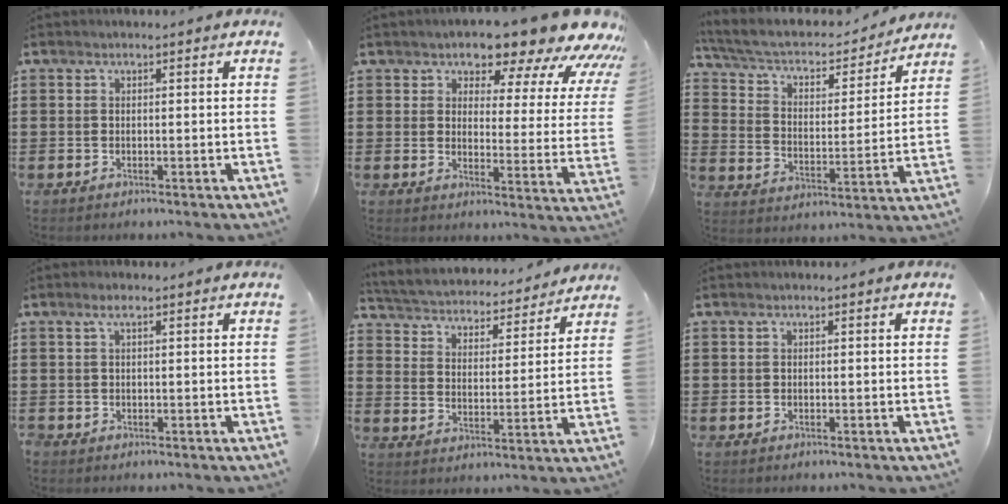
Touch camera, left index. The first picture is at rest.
{"total": 8.8, "force": [7.8, 2.3, 3.3], "torque": [-0.070, -0.058, 0.133]}
{"total": 5.4, "force": [4.3, 2.1, 2.5], "torque": [-0.070, -0.029, 0.068]}
{"total": 1.3, "force": [0.2, 0.7, 1.1], "torque": [-0.025, 0.005, 0.003]}
{"total": 3.5, "force": [3.5, 0.3, 0.0], "torque": [-0.024, -0.033, 0.052]}
{"total": 0.0}